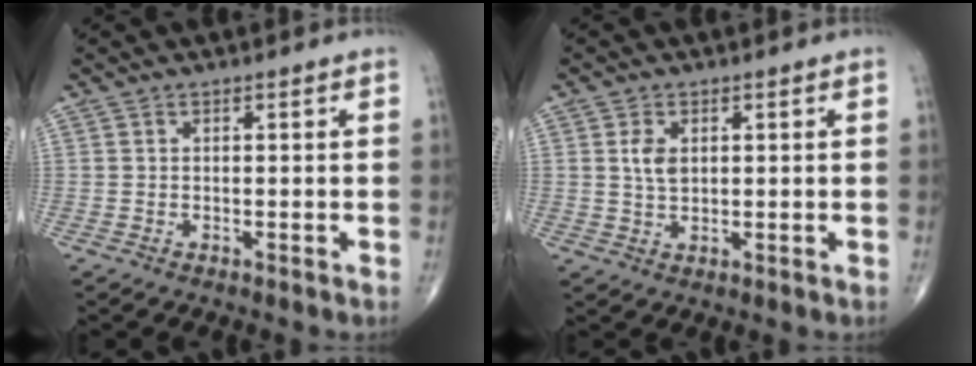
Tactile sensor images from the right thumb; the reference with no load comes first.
{"total": 3.6, "force": [0.9, 2.2, 2.7], "torque": [-0.046, -0.004, 0.020]}